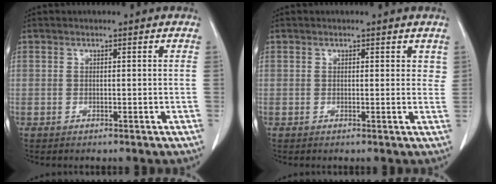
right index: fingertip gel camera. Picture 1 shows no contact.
{"total": 1.9, "force": [1.2, 1.0, 1.0], "torque": [-0.003, -0.004, 0.011]}